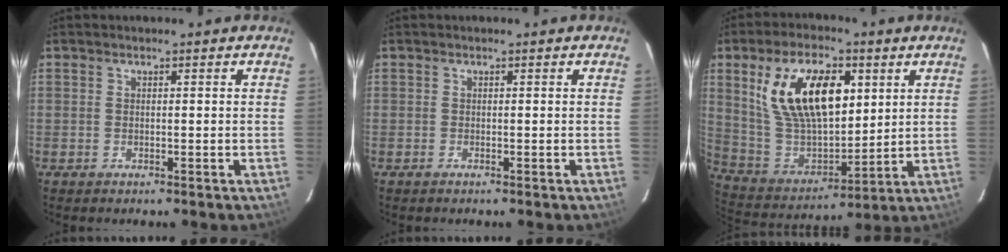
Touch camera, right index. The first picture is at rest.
{"total": 0.0}
{"total": 20.3, "force": [7.3, 10.4, 15.8], "torque": [-0.294, 0.015, 0.151]}